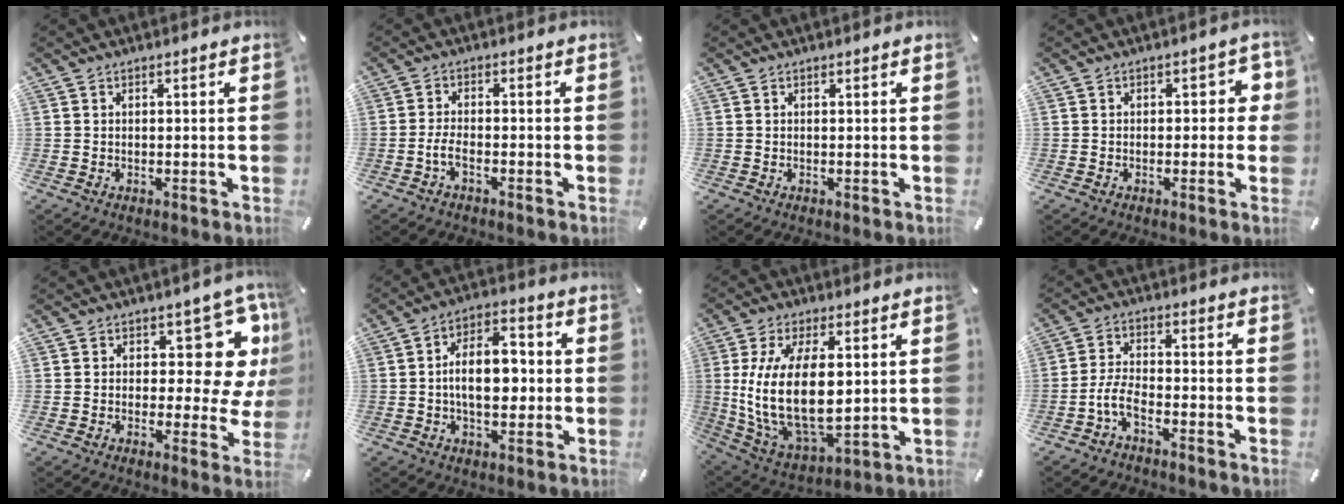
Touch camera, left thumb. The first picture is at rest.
{"total": 3.5, "force": [-1.9, 1.1, 2.7], "torque": [-0.059, 0.004, -0.037]}
{"total": 0.0}
{"total": 4.2, "force": [-0.1, 2.5, 3.3], "torque": [-0.041, 0.004, -0.009]}
{"total": 13.5, "force": [5.9, 7.4, 9.6], "torque": [-0.097, -0.058, 0.101]}
{"total": 11.2, "force": [-1.1, 7.1, 8.6], "torque": [-0.126, 0.011, -0.020]}
{"total": 18.5, "force": [2.5, 10.1, 15.3], "torque": [-0.321, -0.015, 0.046]}
{"total": 5.8, "force": [-3.5, 2.3, 4.0], "torque": [-0.093, 0.007, -0.068]}